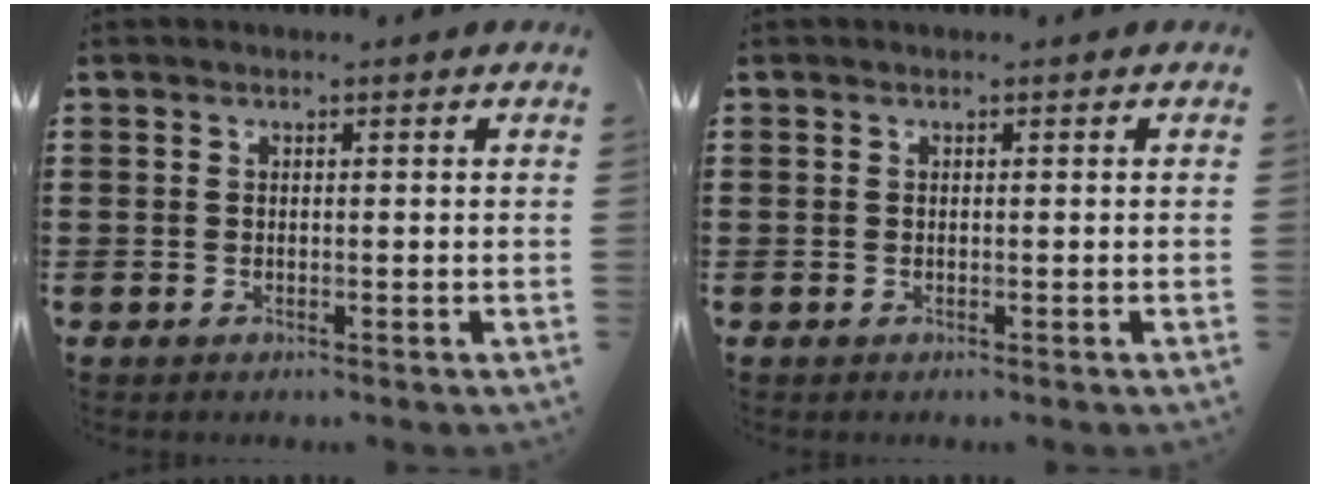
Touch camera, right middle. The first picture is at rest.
{"total": 0.0}